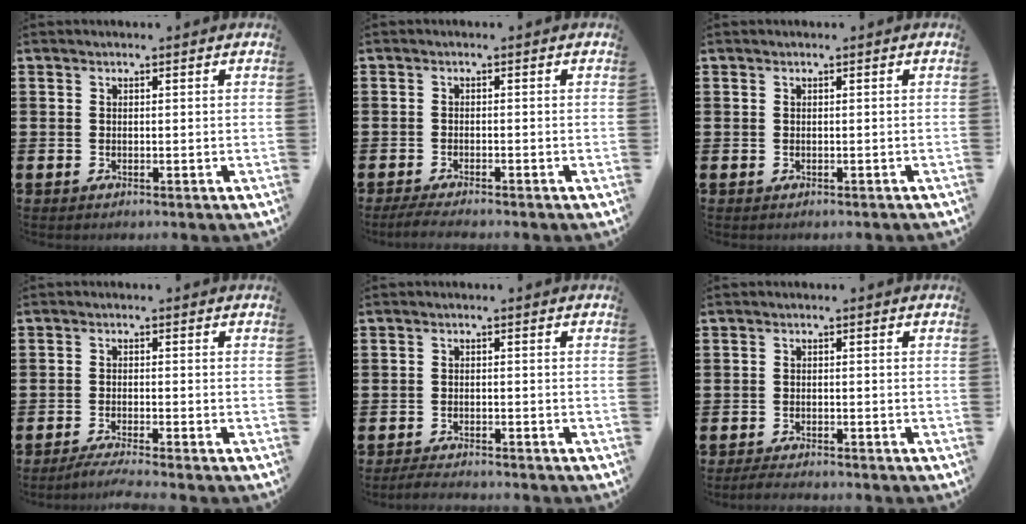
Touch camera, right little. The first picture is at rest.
{"total": 1.7, "force": [-1.4, 0.1, 0.9], "torque": [-0.016, 0.001, -0.027]}
{"total": 0.0}
{"total": 2.2, "force": [-1.8, -0.1, 1.2], "torque": [-0.018, 0.000, -0.034]}
{"total": 1.8, "force": [-1.7, 0.1, 0.3], "torque": [-0.008, 0.005, -0.035]}
{"total": 1.5, "force": [-1.5, 0.0, 0.4], "torque": [-0.009, 0.003, -0.029]}